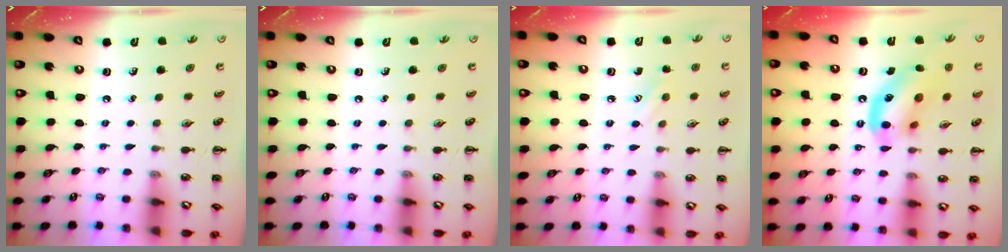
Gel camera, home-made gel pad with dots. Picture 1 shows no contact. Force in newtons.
{"total": 0.0}
{"total": 6.7, "press": 6.5, "slide": 1.6}
{"total": 13.7, "press": 13.6, "slide": 2.0}